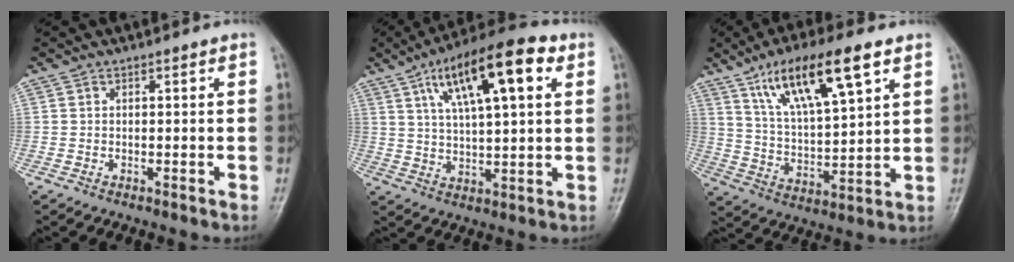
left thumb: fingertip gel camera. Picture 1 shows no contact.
{"total": 16.9, "force": [7.0, 5.4, 14.4], "torque": [-0.221, 0.002, 0.112]}
{"total": 16.2, "force": [8.8, 4.4, 13.0], "torque": [-0.217, -0.023, 0.165]}